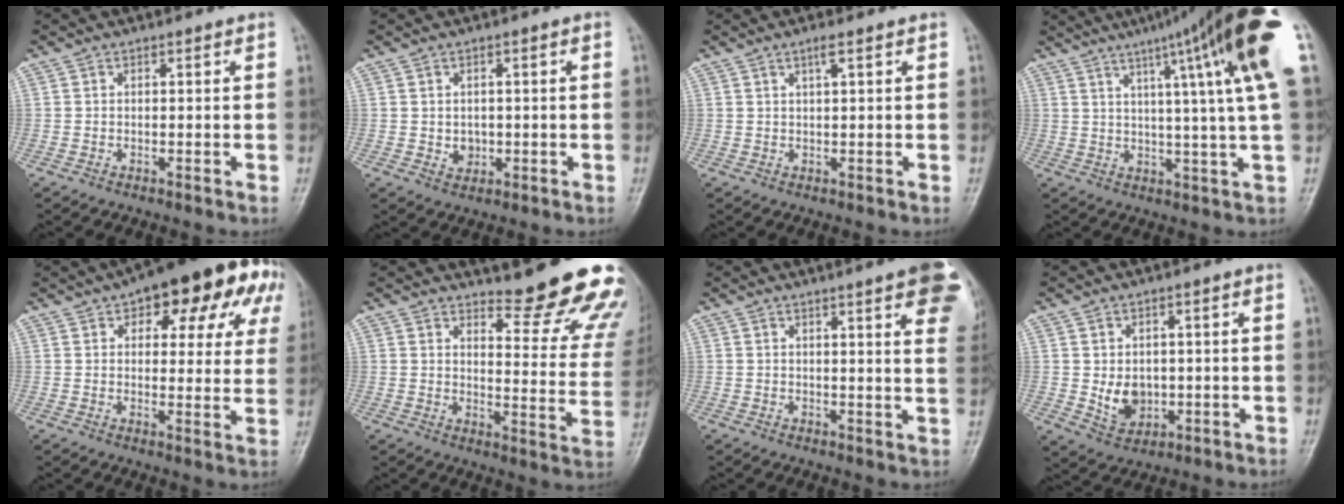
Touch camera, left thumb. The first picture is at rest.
{"total": 2.7, "force": [-0.2, 2.3, 1.5], "torque": [-0.009, 0.001, 0.003]}
{"total": 1.8, "force": [1.0, 0.1, 1.5], "torque": [-0.032, 0.001, 0.020]}
{"total": 20.2, "force": [9.3, 0.0, 18.0], "torque": [-0.252, -0.013, 0.114]}
{"total": 20.5, "force": [10.1, 9.6, 15.1], "torque": [-0.156, 0.003, 0.127]}
{"total": 19.1, "force": [16.8, 4.1, 8.0], "torque": [-0.062, -0.159, 0.198]}
{"total": 12.9, "force": [6.5, 2.1, 11.0], "torque": [-0.118, -0.017, 0.067]}
{"total": 6.1, "force": [-0.2, 4.7, 3.9], "torque": [-0.041, -0.008, 0.011]}